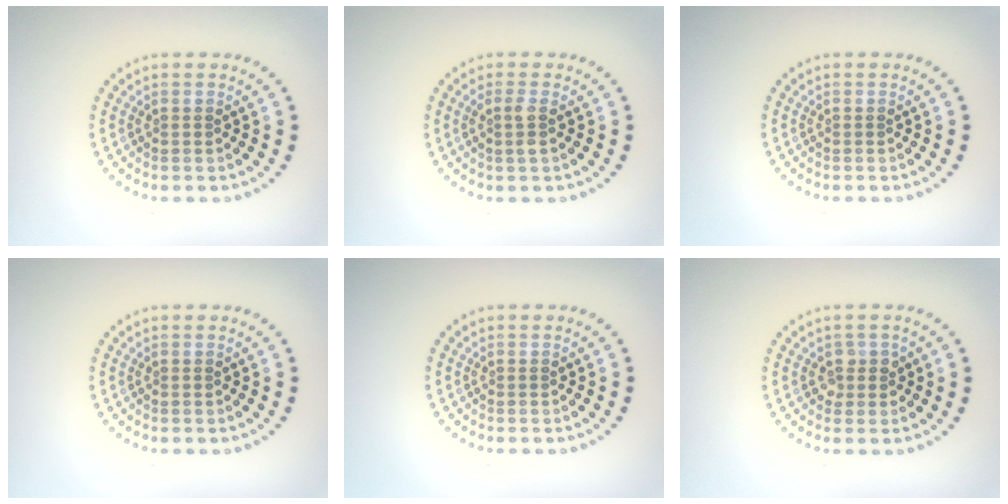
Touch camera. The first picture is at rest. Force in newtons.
{"total": 1.4, "press": 1.3, "slide": 0.6}
{"total": 0.0}
{"total": 0.0}
{"total": 0.0}
{"total": 1.5, "press": 1.4, "slide": 0.7}